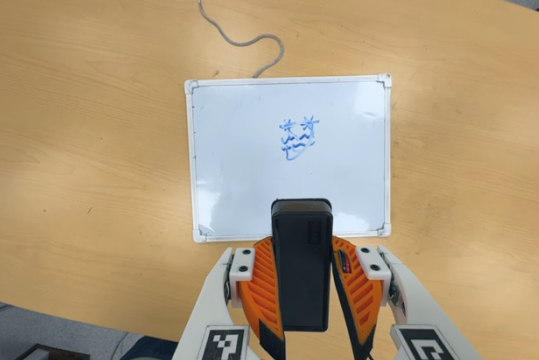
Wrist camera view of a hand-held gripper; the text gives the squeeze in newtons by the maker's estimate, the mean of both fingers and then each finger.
{"total": 9.1, "left": 7.2, "right": 11.0}